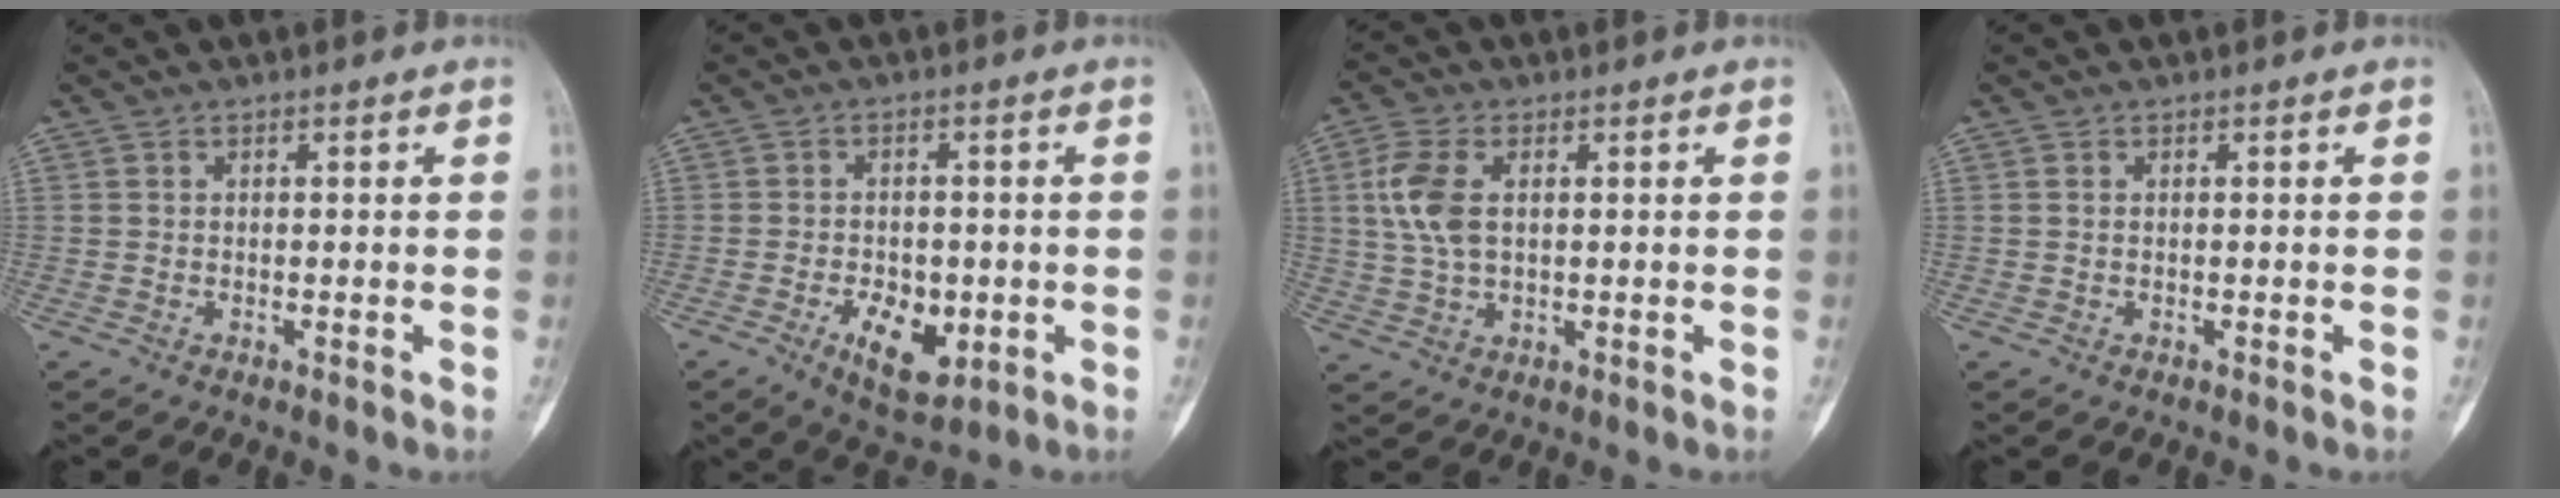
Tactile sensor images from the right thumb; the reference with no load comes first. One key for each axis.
{"total": 8.2, "fx": -2.5, "fy": 4.7, "fz": 6.2, "tx": -0.082, "ty": 0.001, "tz": -0.031}
{"total": 7.9, "fx": 1.5, "fy": 4.5, "fz": 6.4, "tx": -0.147, "ty": 0.005, "tz": 0.032}
{"total": 0.0}